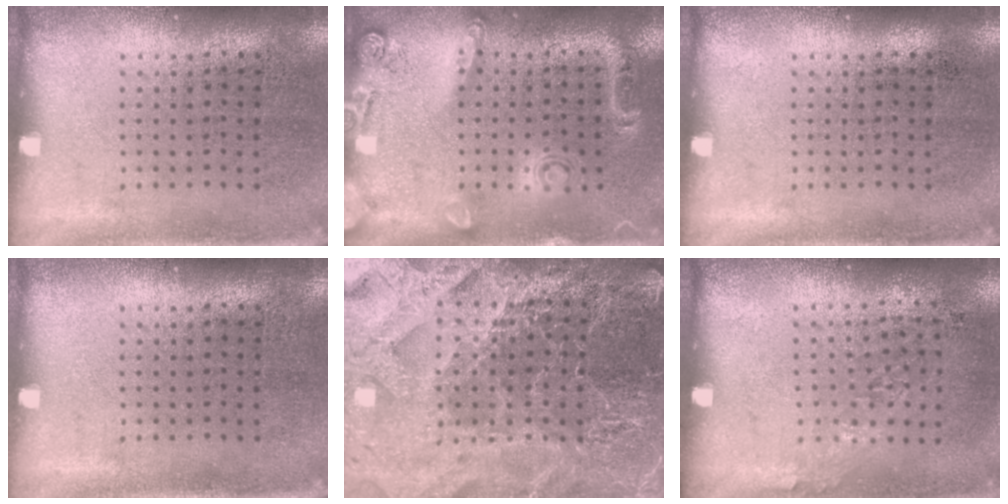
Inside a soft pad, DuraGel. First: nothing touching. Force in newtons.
{"total": 1.6, "press": 1.2, "slide": 1.1}
{"total": 0.0}
{"total": 0.0}
{"total": 4.5, "press": 4.3, "slide": 1.5}
{"total": 0.9, "press": 0.7, "slide": 0.7}